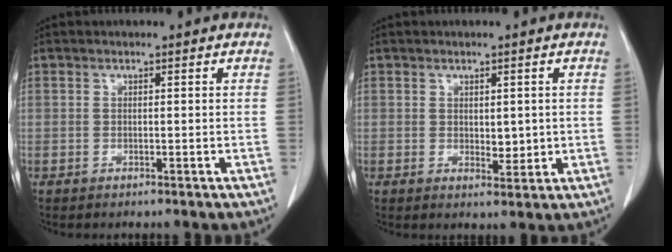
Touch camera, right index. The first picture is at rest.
{"total": 2.7, "force": [0.3, 1.5, 2.2], "torque": [-0.029, -0.004, 0.014]}